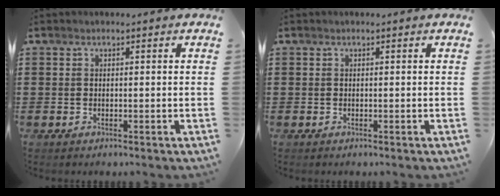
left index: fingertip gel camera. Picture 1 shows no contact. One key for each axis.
{"total": 0.0}